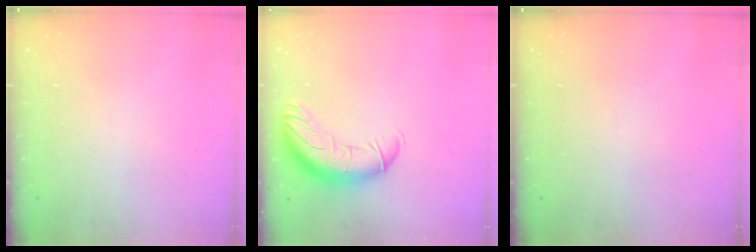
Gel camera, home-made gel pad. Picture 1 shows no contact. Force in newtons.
{"total": 12.4, "press": 12.0, "slide": 2.9}
{"total": 0.0}